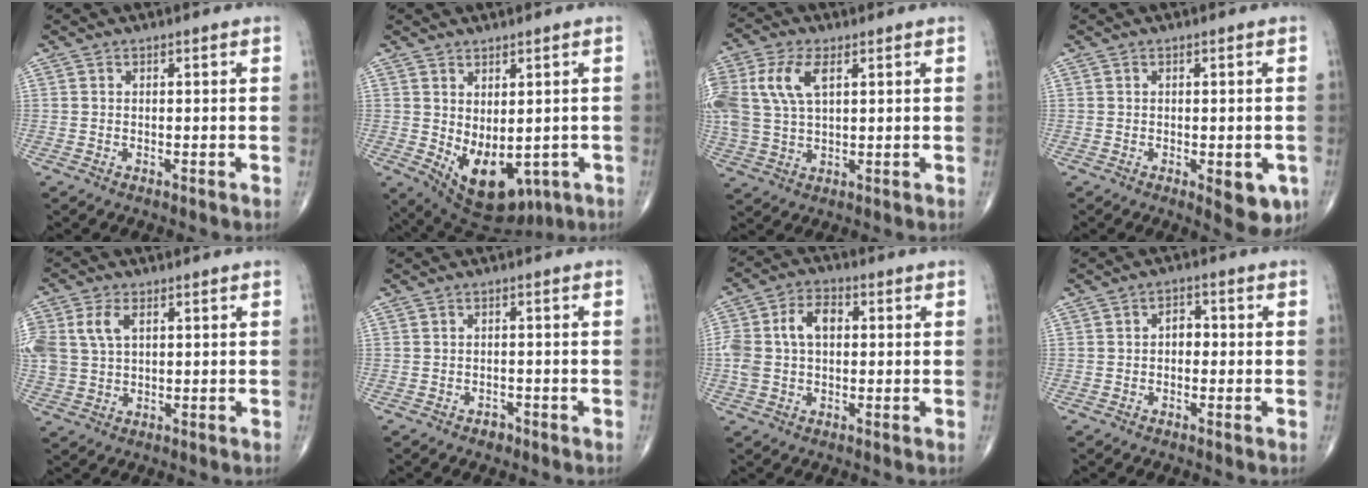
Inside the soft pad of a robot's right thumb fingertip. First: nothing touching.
{"total": 12.2, "force": [-2.4, 7.1, 9.6], "torque": [-0.130, -0.005, -0.008]}
{"total": 11.3, "force": [3.6, 6.1, 8.8], "torque": [-0.214, 0.009, 0.073]}
{"total": 6.3, "force": [-2.0, 2.6, 5.4], "torque": [-0.048, -0.008, -0.019]}
{"total": 9.0, "force": [2.7, 5.8, 6.3], "torque": [-0.158, 0.007, 0.057]}
{"total": 1.5, "force": [-1.1, 1.0, 0.5], "torque": [-0.005, 0.004, -0.016]}
{"total": 9.0, "force": [1.0, 5.8, 6.8], "torque": [-0.141, 0.028, 0.017]}
{"total": 2.6, "force": [-0.3, 1.9, 1.8], "torque": [-0.009, 0.012, -0.012]}